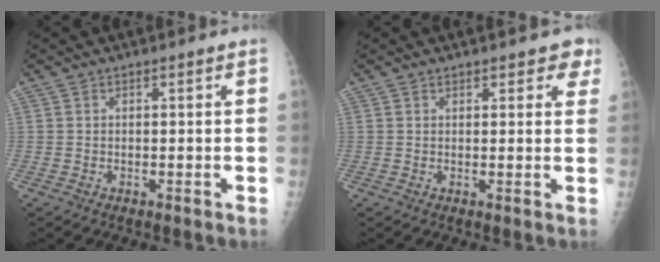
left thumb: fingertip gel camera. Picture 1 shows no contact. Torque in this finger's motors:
{"motor_torque": [-0.06, -0.18, -0.34, -0.15, 0.04]}